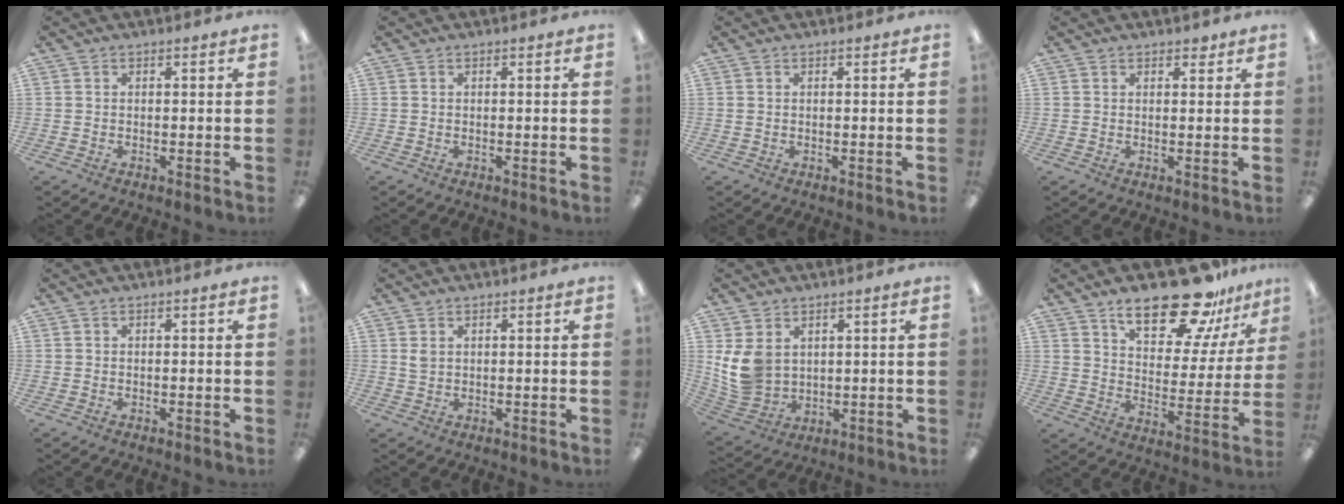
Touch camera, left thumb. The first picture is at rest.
{"total": 0.0}
{"total": 0.5, "force": [0.2, 0.4, 0.3], "torque": [-0.007, 0.004, 0.003]}
{"total": 1.7, "force": [1.3, 0.9, 0.5], "torque": [-0.001, -0.002, 0.023]}
{"total": 0.0}
{"total": 2.0, "force": [1.0, 1.4, 1.0], "torque": [-0.023, 0.004, 0.018]}
{"total": 9.9, "force": [2.9, 8.0, 5.0], "torque": [-0.130, -0.007, 0.061]}
{"total": 19.1, "force": [14.1, 7.5, 10.4], "torque": [-0.157, -0.086, 0.240]}